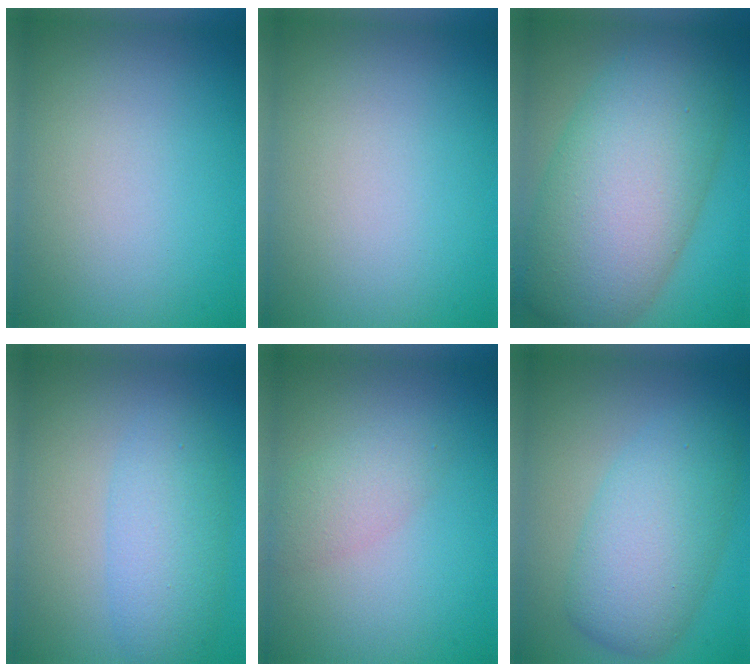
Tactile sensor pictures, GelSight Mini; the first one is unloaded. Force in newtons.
{"total": 0.0}
{"total": 12.2, "press": 12.2, "slide": 0.4}
{"total": 4.5, "press": 4.5, "slide": 0.2}
{"total": 2.2, "press": 2.2, "slide": 0.2}
{"total": 6.5, "press": 6.5, "slide": 0.1}